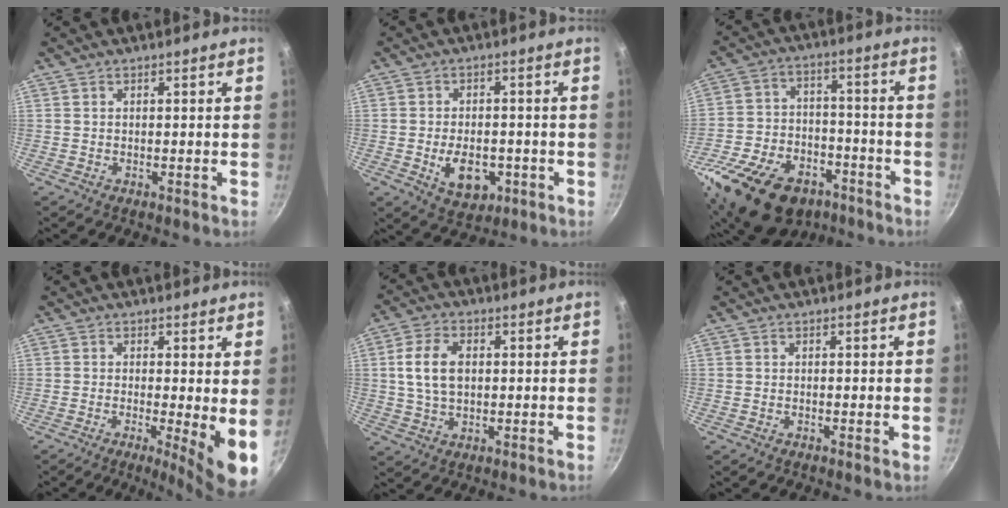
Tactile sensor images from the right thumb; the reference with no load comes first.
{"total": 8.3, "force": [-2.3, 5.4, 5.9], "torque": [-0.071, 0.002, -0.026]}
{"total": 23.9, "force": [-14.4, 14.5, 12.4], "torque": [-0.204, 0.061, -0.229]}
{"total": 7.8, "force": [-0.9, 1.2, 7.7], "torque": [-0.103, -0.017, -0.011]}
{"total": 8.3, "force": [1.1, 5.3, 6.3], "torque": [-0.114, 0.010, 0.017]}
{"total": 0.0}